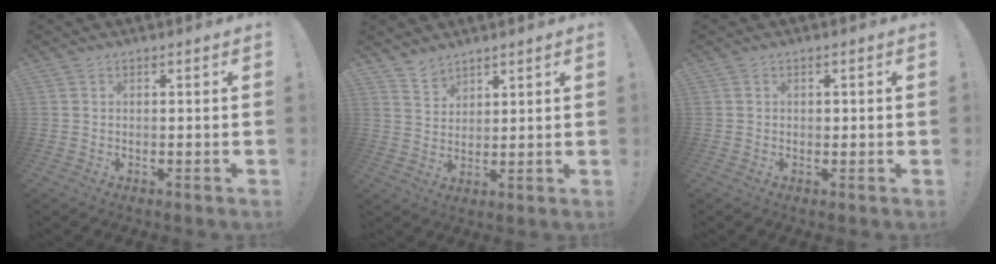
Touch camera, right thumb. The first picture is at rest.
{"total": 4.7, "force": [4.2, 2.0, 0.3], "torque": [-0.005, -0.033, 0.080]}
{"total": 0.5, "force": [0.1, 0.5, 0.1], "torque": [0.006, -0.001, -0.001]}